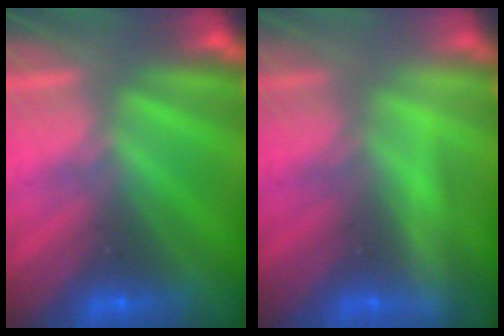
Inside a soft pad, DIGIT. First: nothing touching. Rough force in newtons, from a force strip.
{"total": 2.3}